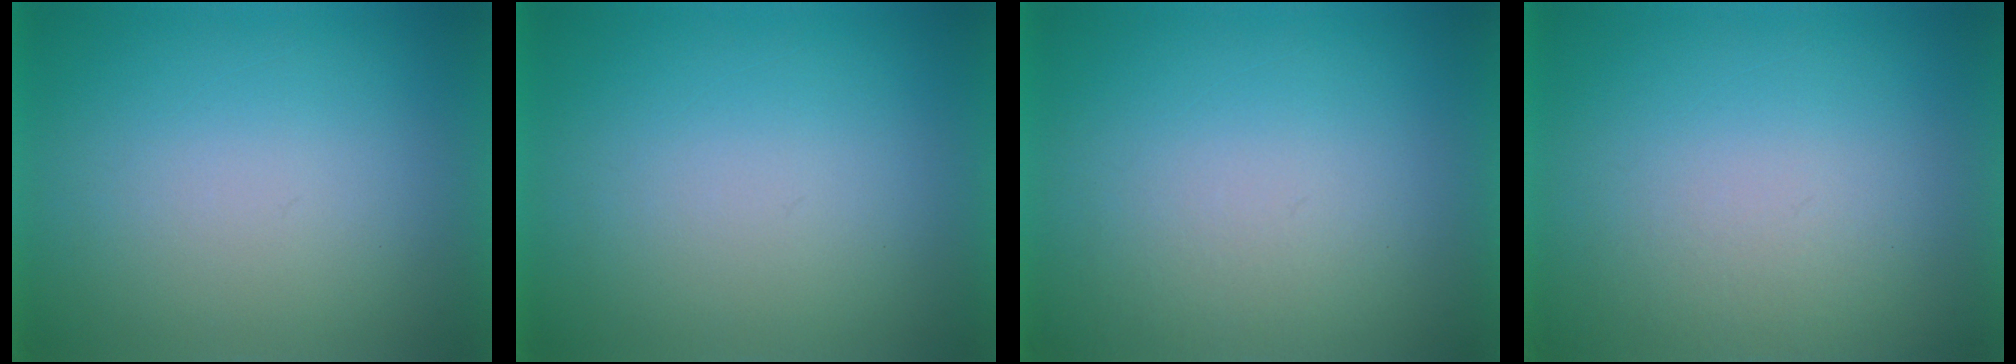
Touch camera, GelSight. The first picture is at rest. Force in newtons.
{"total": 0.0}
{"total": 1.2}
{"total": 1.9}